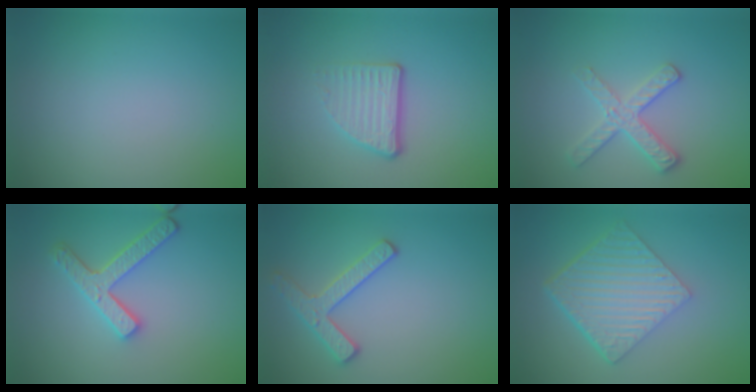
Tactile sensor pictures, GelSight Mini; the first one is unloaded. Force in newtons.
{"total": 3.5, "press": 2.3, "slide": 2.6}
{"total": 2.8, "press": 2.6, "slide": 1.0}
{"total": 3.4, "press": 3.1, "slide": 1.4}
{"total": 2.5, "press": 2.4, "slide": 0.5}
{"total": 6.5, "press": 4.4, "slide": 4.7}